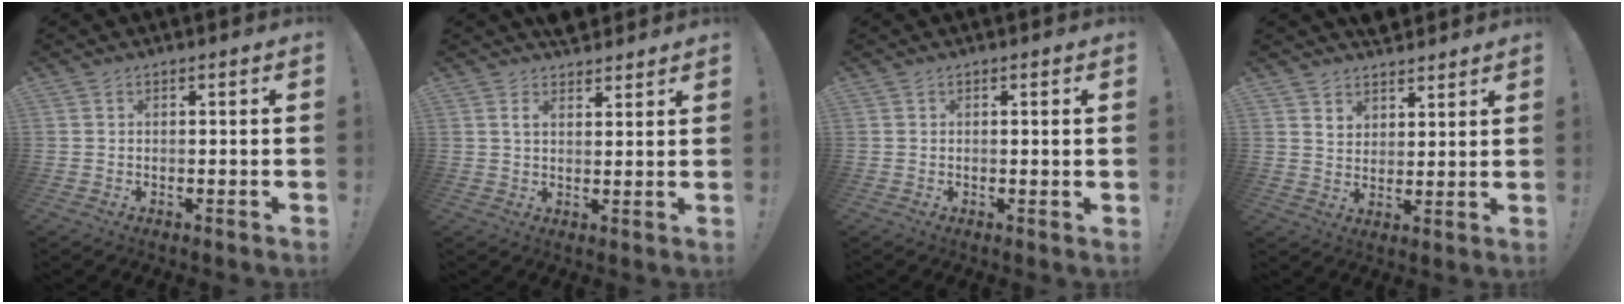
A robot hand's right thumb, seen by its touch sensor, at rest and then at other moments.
{"total": 4.0, "force": [3.2, 1.8, 1.6], "torque": [-0.017, -0.016, 0.056]}
{"total": 0.8, "force": [0.2, 0.0, 0.7], "torque": [-0.007, -0.002, 0.001]}
{"total": 5.5, "force": [4.5, 3.2, 0.0], "torque": [0.005, -0.038, 0.083]}